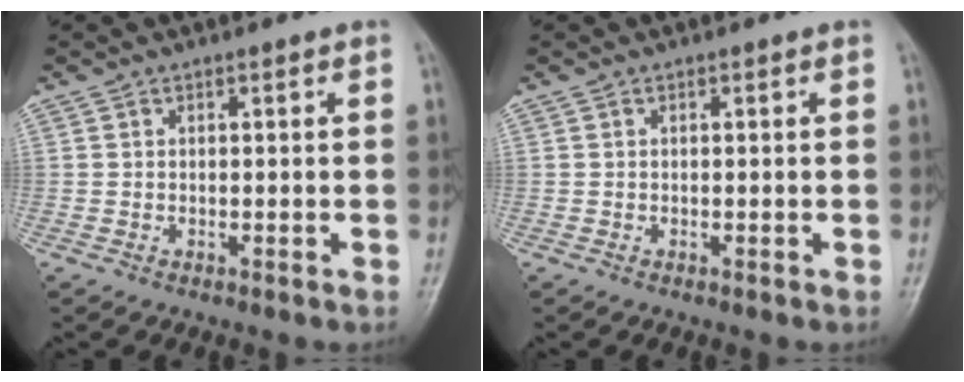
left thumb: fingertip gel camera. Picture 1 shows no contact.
{"total": 0.0}